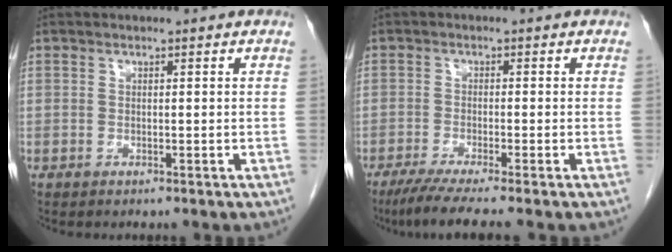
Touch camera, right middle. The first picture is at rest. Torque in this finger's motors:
{"motor_torque": [0.63, -0.43, 0.16, 0.06]}